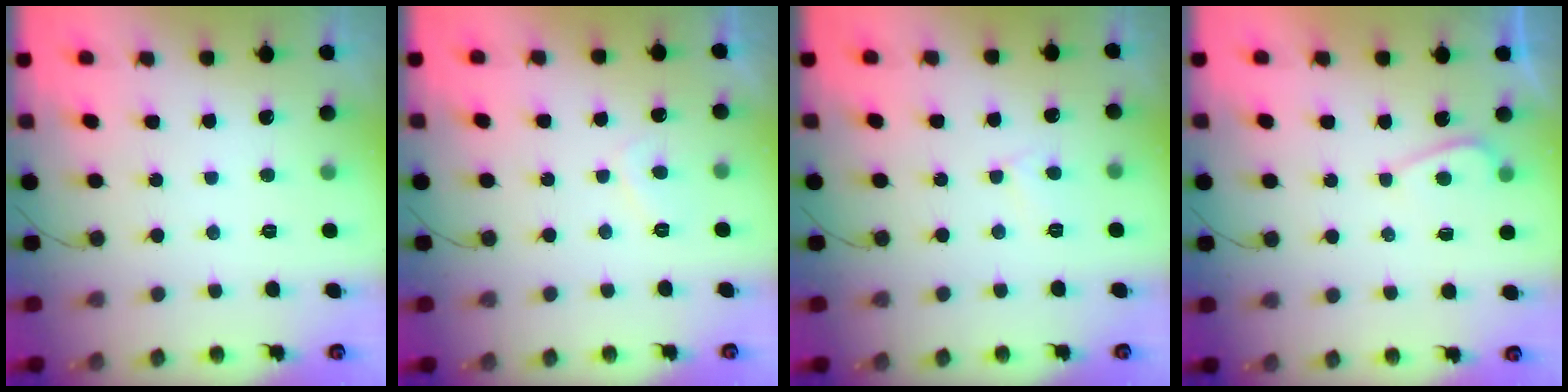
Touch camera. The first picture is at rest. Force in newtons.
{"total": 2.1, "press": 2.0, "slide": 0.8}
{"total": 3.1, "press": 3.1, "slide": 0.2}
{"total": 3.2, "press": 3.2, "slide": 0.3}